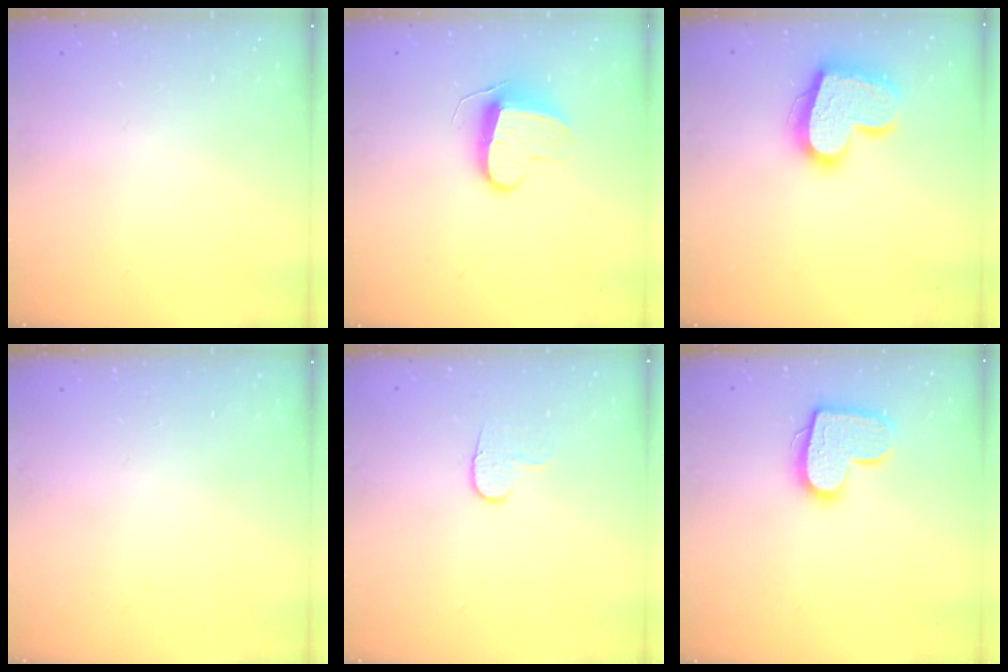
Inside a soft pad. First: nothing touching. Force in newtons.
{"total": 9.7, "press": 9.7, "slide": 0.2}
{"total": 20.2, "press": 20.2, "slide": 1.5}
{"total": 0.0}
{"total": 6.2, "press": 6.1, "slide": 0.6}
{"total": 14.5, "press": 14.5, "slide": 0.8}